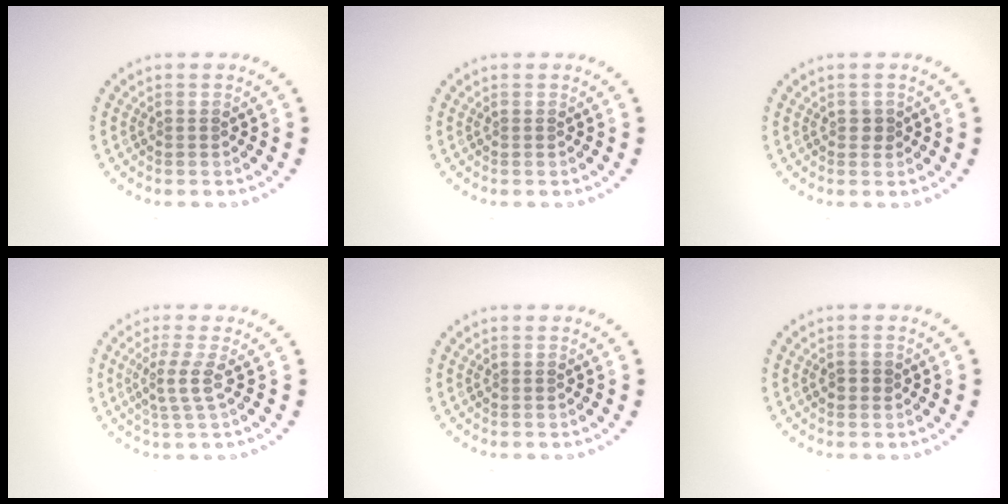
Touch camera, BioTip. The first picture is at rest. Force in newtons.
{"total": 0.0}
{"total": 0.8, "press": 0.8, "slide": 0.2}
{"total": 2.3, "press": 1.6, "slide": 1.6}
{"total": 0.0}
{"total": 1.1, "press": 1.1, "slide": 0.1}